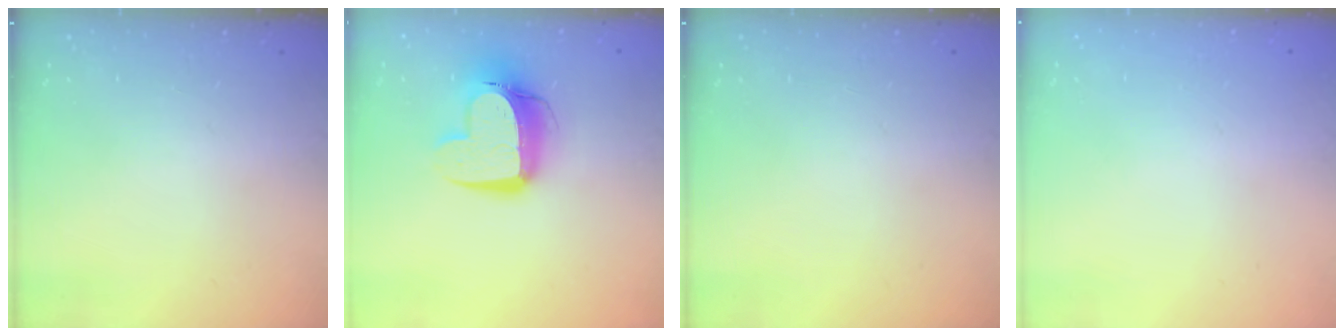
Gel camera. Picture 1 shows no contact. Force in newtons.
{"total": 13.9, "press": 13.8, "slide": 1.4}
{"total": 0.0}
{"total": 0.0}